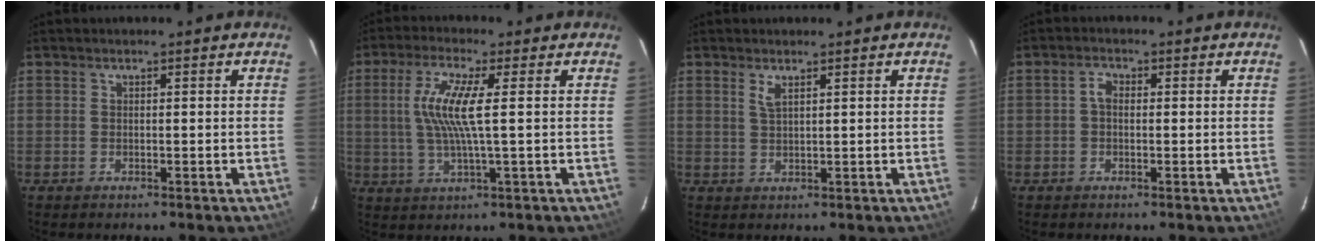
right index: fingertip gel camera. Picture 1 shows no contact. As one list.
[{"total": 8.4, "force": [1.0, 0.2, 8.4], "torque": [-0.170, 0.001, 0.018]}, {"total": 1.8, "force": [1.1, 0.4, 1.3], "torque": [-0.026, 0.001, 0.020]}, {"total": 1.8, "force": [-0.1, 1.3, 1.3], "torque": [-0.027, 0.009, -0.005]}]